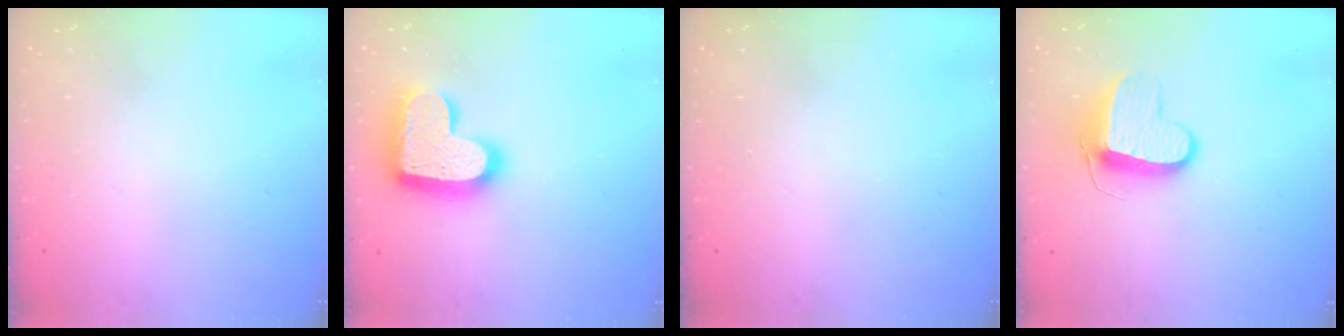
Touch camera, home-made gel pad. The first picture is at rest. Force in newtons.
{"total": 19.5, "press": 19.5, "slide": 1.4}
{"total": 0.0}
{"total": 10.3, "press": 10.3, "slide": 0.4}